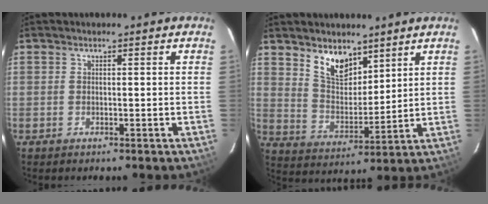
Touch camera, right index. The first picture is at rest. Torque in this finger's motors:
{"motor_torque": [0.18, 0.18, 0.24, 0.05]}